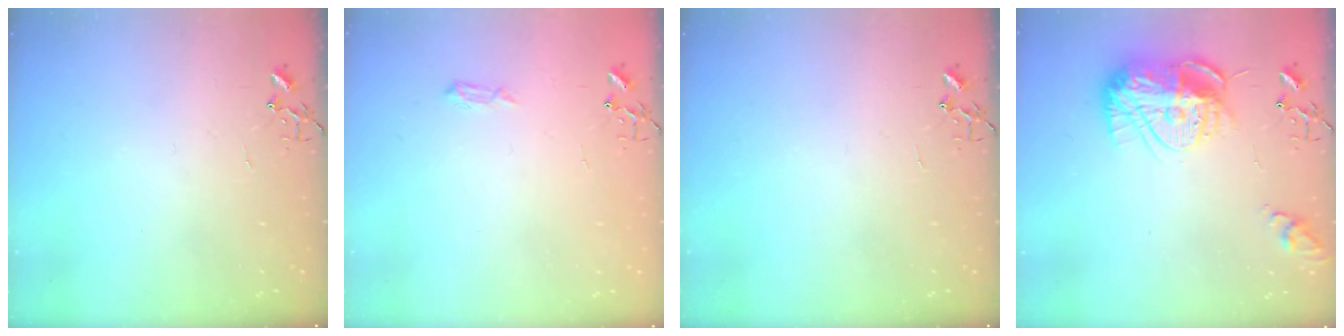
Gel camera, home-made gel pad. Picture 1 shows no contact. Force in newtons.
{"total": 5.5, "press": 5.5, "slide": 0.7}
{"total": 0.0}
{"total": 15.5, "press": 15.4, "slide": 1.4}